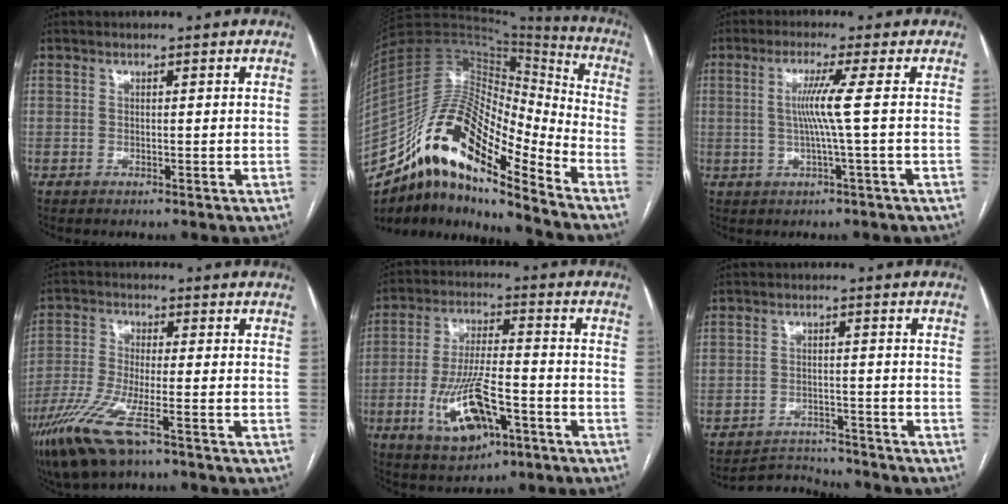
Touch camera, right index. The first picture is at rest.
{"total": 20.7, "force": [-13.1, 5.4, 15.1], "torque": [-0.294, 0.030, -0.229]}
{"total": 5.2, "force": [0.3, -1.6, 4.9], "torque": [-0.097, -0.002, 0.007]}
{"total": 10.6, "force": [-6.2, 1.8, 8.4], "torque": [-0.184, -0.025, -0.114]}
{"total": 12.6, "force": [-4.9, 4.4, 10.7], "torque": [-0.213, -0.004, -0.080]}
{"total": 5.0, "force": [-4.8, 0.7, -1.2], "torque": [0.024, 0.007, -0.075]}